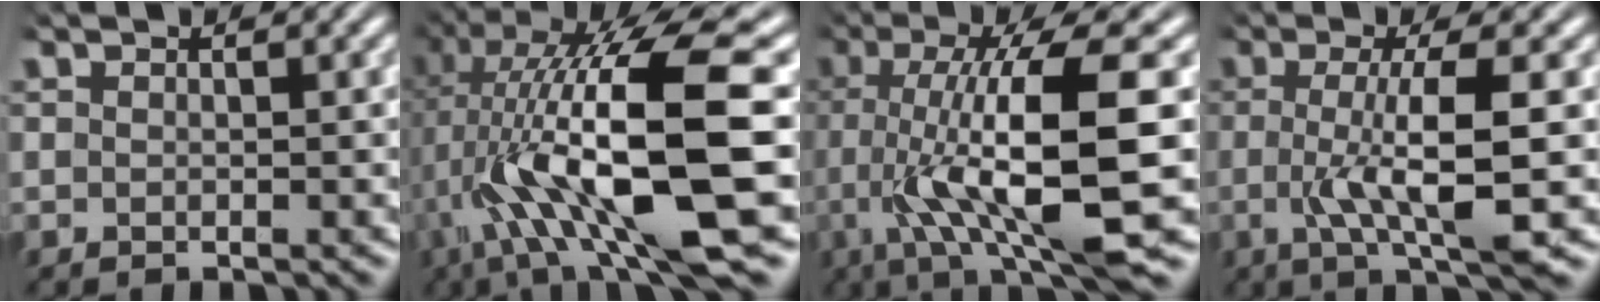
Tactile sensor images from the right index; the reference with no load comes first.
{"total": 13.8, "force": [0.4, 5.4, 12.7], "torque": [-0.213, 0.006, 0.004]}
{"total": 11.1, "force": [-0.6, 3.5, 10.5], "torque": [-0.184, -0.014, -0.003]}
{"total": 6.5, "force": [-0.5, 1.2, 6.4], "torque": [-0.114, -0.011, -0.006]}